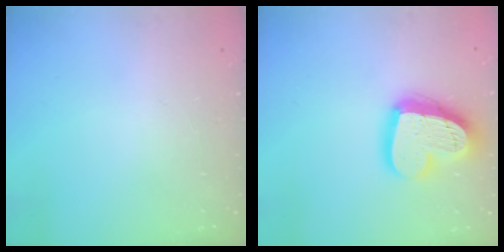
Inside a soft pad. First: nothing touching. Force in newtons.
{"total": 21.4, "press": 21.3, "slide": 2.1}